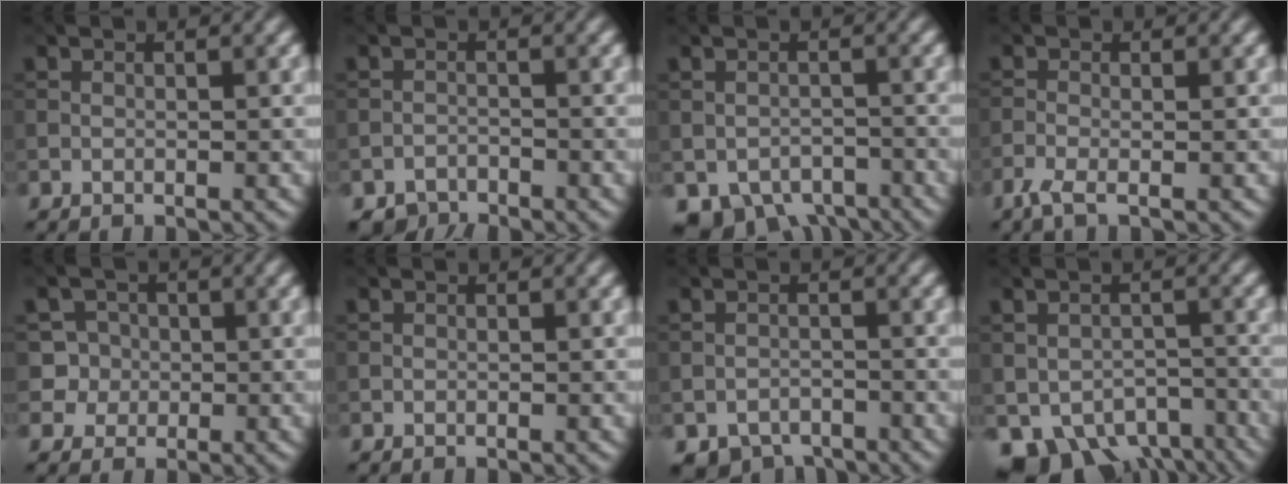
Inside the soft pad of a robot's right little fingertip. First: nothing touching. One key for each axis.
{"total": 2.1, "fx": -2.0, "fy": 0.6, "fz": 0.0, "tx": 0.003, "ty": -0.001, "tz": -0.040}
{"total": 5.2, "fx": -3.7, "fy": 3.1, "fz": 2.0, "tx": -0.024, "ty": -0.024, "tz": -0.053}
{"total": 1.9, "fx": -1.3, "fy": 0.5, "fz": 1.4, "tx": -0.037, "ty": -0.005, "tz": -0.033}
{"total": 4.0, "fx": 0.1, "fy": 3.9, "fz": 0.7, "tx": 0.002, "ty": 0.019, "tz": -0.001}
{"total": 0.0}
{"total": 3.1, "fx": -2.5, "fy": 1.6, "fz": 0.7, "tx": -0.002, "ty": -0.008, "tz": -0.044}
{"total": 7.9, "fx": -5.0, "fy": 5.1, "fz": 3.3, "tx": -0.057, "ty": -0.032, "tz": -0.064}